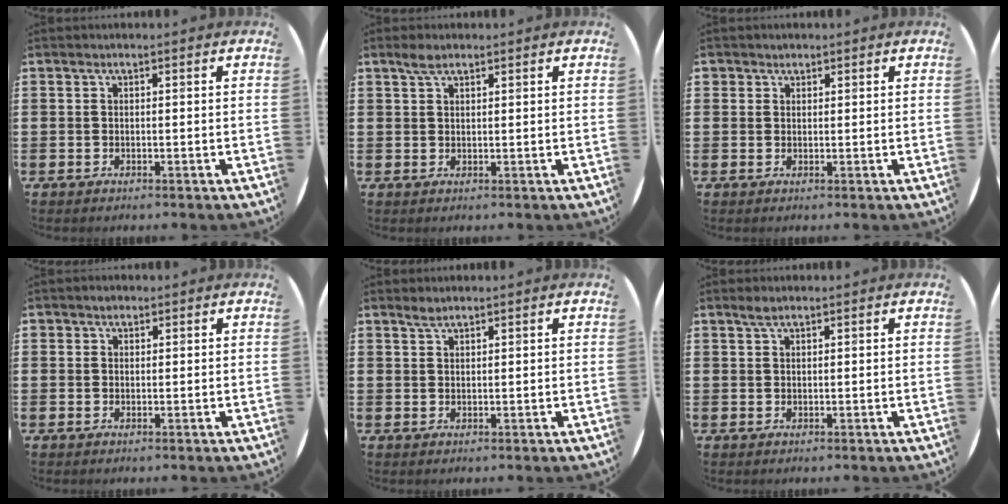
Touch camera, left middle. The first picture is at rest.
{"total": 1.9, "force": [1.4, 0.7, 1.0], "torque": [-0.023, 0.004, 0.026]}
{"total": 1.0, "force": [0.8, 0.5, 0.0], "torque": [-0.001, 0.002, 0.017]}
{"total": 1.0, "force": [0.8, 0.6, 0.1], "torque": [0.005, 0.000, 0.013]}
{"total": 1.3, "force": [1.2, 0.2, 0.4], "torque": [-0.010, 0.002, 0.021]}
{"total": 1.3, "force": [1.0, 0.3, 0.8], "torque": [-0.016, 0.004, 0.018]}